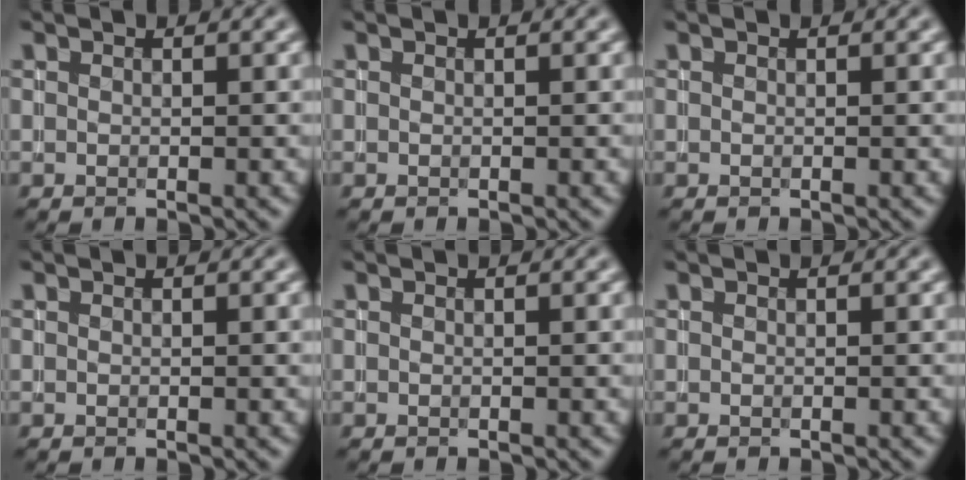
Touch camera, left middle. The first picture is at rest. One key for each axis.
{"total": 0.0}
{"total": 0.0}
{"total": 0.0}
{"total": 0.0}
{"total": 0.0}